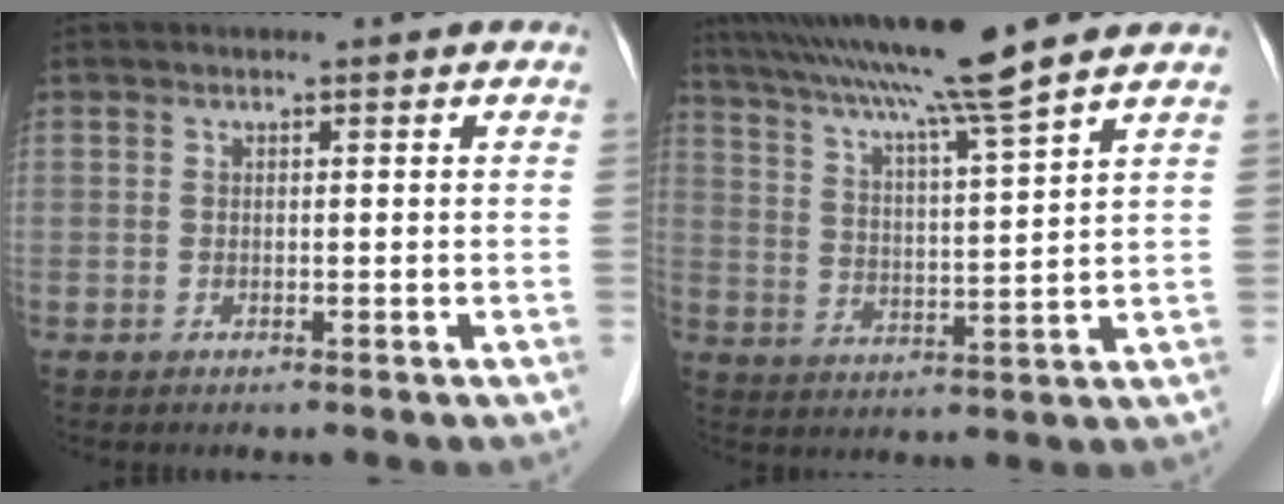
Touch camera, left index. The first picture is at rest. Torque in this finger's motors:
{"motor_torque": [0.65, -0.97, 0.82, 0.21]}